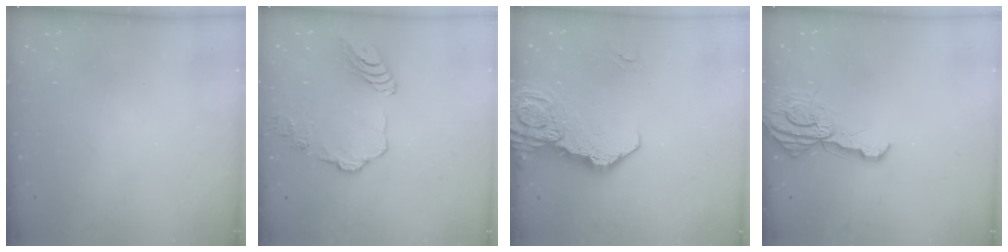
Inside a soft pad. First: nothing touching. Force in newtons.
{"total": 13.1, "press": 13.0, "slide": 1.2}
{"total": 15.0, "press": 14.9, "slide": 1.9}
{"total": 11.1, "press": 11.1, "slide": 1.1}